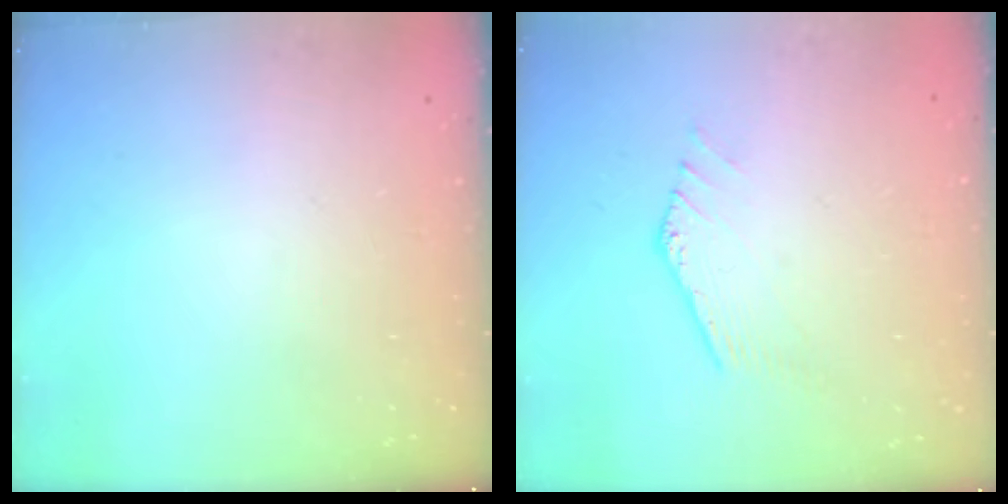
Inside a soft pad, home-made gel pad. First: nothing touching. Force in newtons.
{"total": 0.5, "press": 0.4, "slide": 0.3}